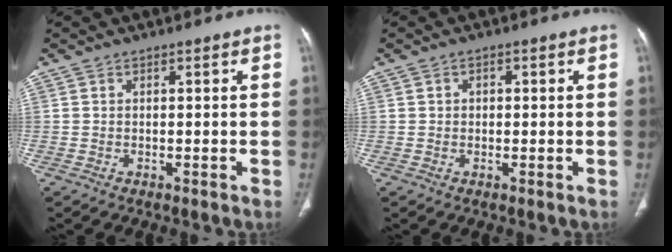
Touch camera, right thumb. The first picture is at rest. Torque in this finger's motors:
{"motor_torque": [-0.08, 0.01, -0.15, -0.09, 0.04]}